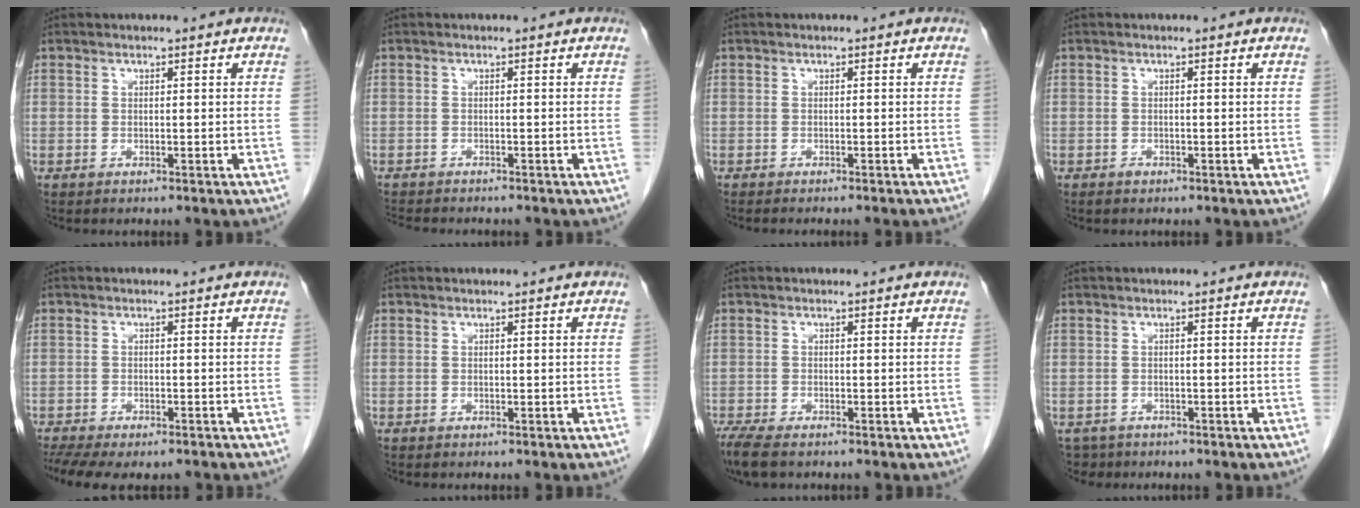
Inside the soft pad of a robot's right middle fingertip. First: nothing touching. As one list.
[{"total": 5.4, "force": [-4.8, 1.2, 2.1], "torque": [-0.030, -0.009, -0.071]}, {"total": 3.1, "force": [-2.7, -0.3, 1.4], "torque": [-0.014, 0.002, -0.032]}, {"total": 0.7, "force": [-0.5, 0.4, 0.3], "torque": [-0.007, 0.000, -0.007]}, {"total": 10.5, "force": [-8.2, 3.8, 5.4], "torque": [-0.103, -0.002, -0.116]}, {"total": 0.0}, {"total": 5.0, "force": [-3.9, 1.5, 2.9], "torque": [-0.060, -0.015, -0.063]}, {"total": 2.7, "force": [-2.1, 1.8, -0.2], "torque": [-0.001, 0.002, -0.032]}]